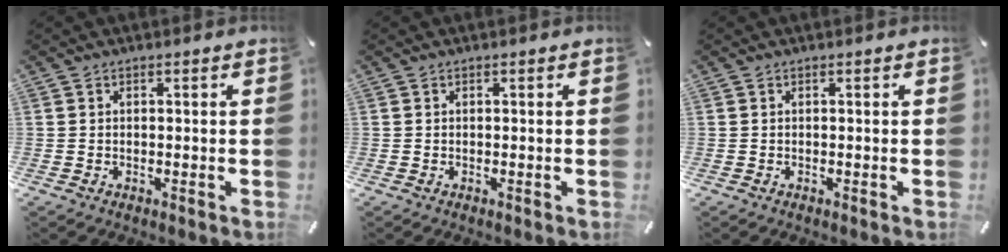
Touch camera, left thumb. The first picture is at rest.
{"total": 0.0}
{"total": 0.0}